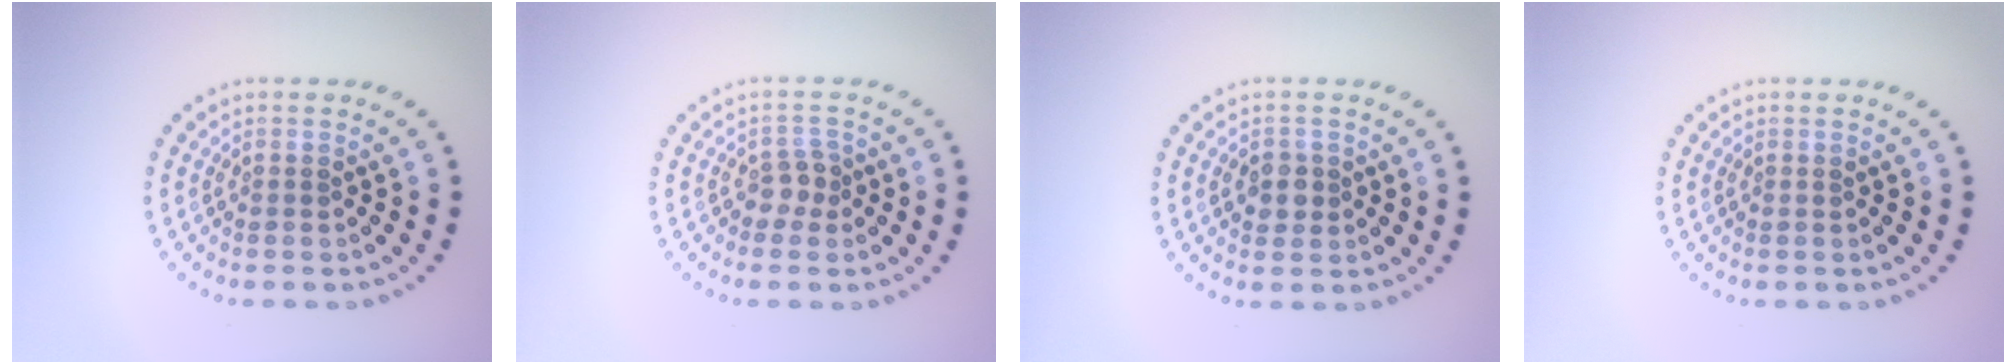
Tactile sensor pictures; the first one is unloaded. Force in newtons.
{"total": 1.8, "press": 1.4, "slide": 1.0}
{"total": 1.8, "press": 1.7, "slide": 0.6}
{"total": 0.0}